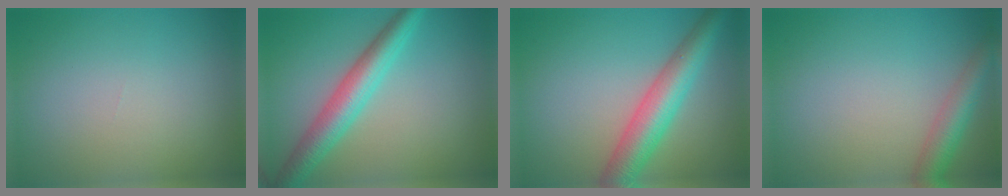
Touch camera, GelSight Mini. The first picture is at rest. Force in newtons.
{"total": 5.1, "press": 5.1, "slide": 0.2}
{"total": 6.2, "press": 6.2, "slide": 0.1}
{"total": 3.5, "press": 3.5, "slide": 0.1}